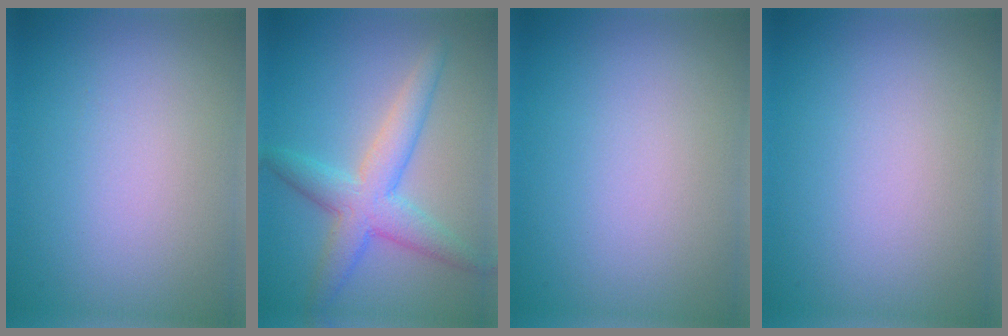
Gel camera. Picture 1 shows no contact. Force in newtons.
{"total": 4.8, "press": 4.8, "slide": 0.1}
{"total": 0.0}
{"total": 0.0}